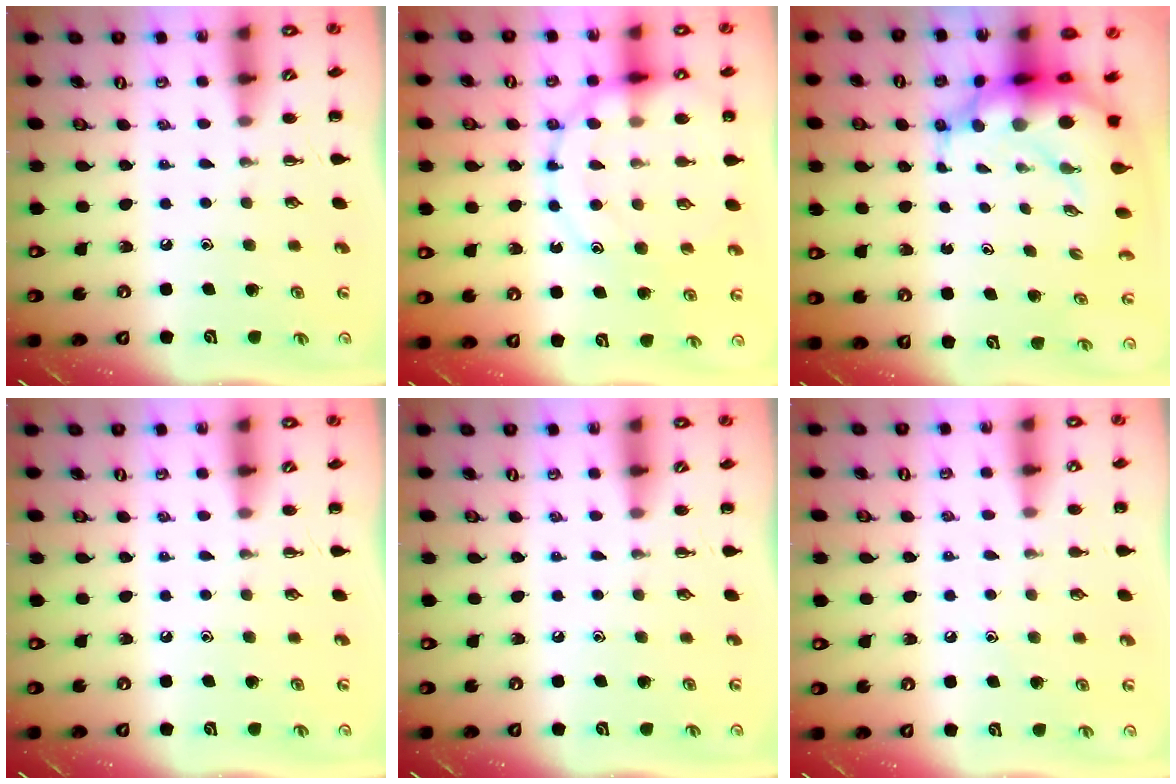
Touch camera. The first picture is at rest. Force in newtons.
{"total": 15.4, "press": 15.2, "slide": 2.4}
{"total": 10.6, "press": 10.3, "slide": 2.5}
{"total": 0.0}
{"total": 0.0}
{"total": 5.1, "press": 4.9, "slide": 1.4}